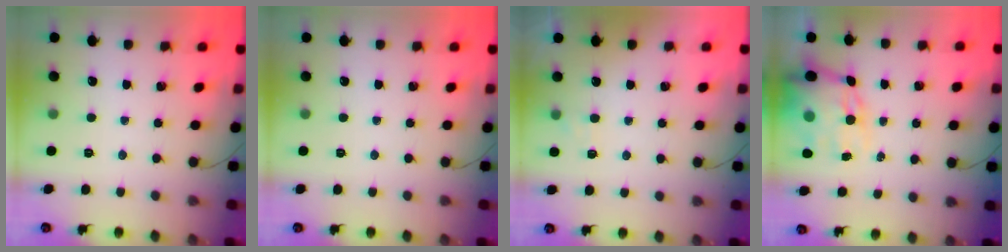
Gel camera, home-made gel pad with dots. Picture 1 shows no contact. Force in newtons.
{"total": 0.0}
{"total": 4.4, "press": 4.2, "slide": 1.3}
{"total": 14.6, "press": 14.1, "slide": 3.6}